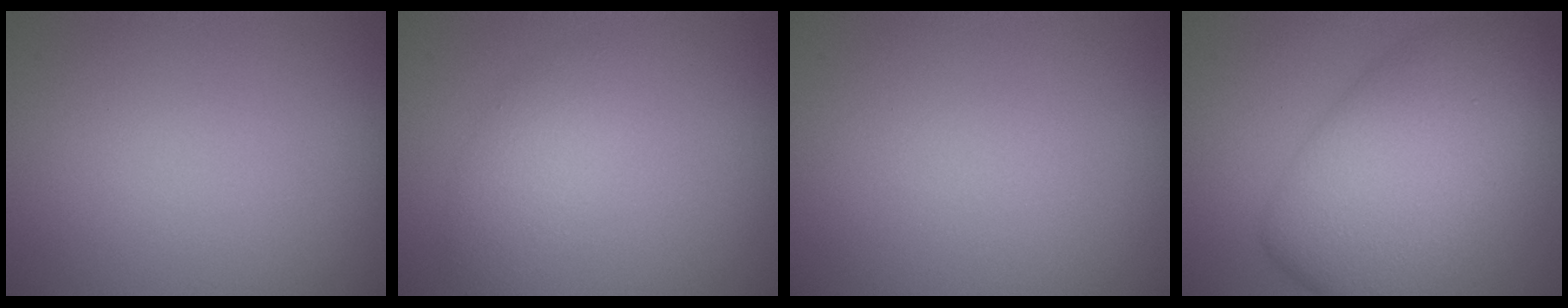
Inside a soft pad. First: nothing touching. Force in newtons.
{"total": 2.3, "press": 2.3, "slide": 0.1}
{"total": 0.0}
{"total": 9.8, "press": 9.8, "slide": 0.2}